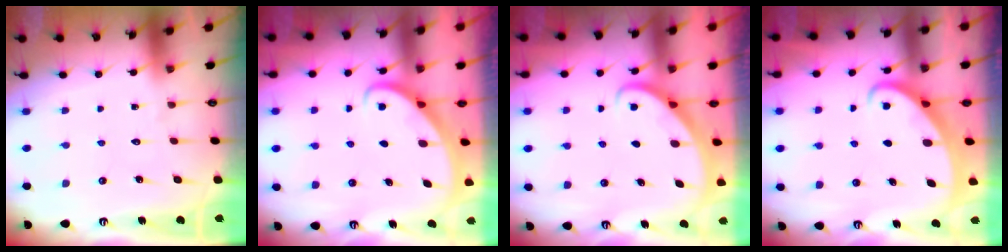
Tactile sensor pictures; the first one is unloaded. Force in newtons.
{"total": 2.8, "press": 2.8, "slide": 0.2}
{"total": 2.6, "press": 2.6, "slide": 0.2}
{"total": 2.5, "press": 2.5, "slide": 0.3}